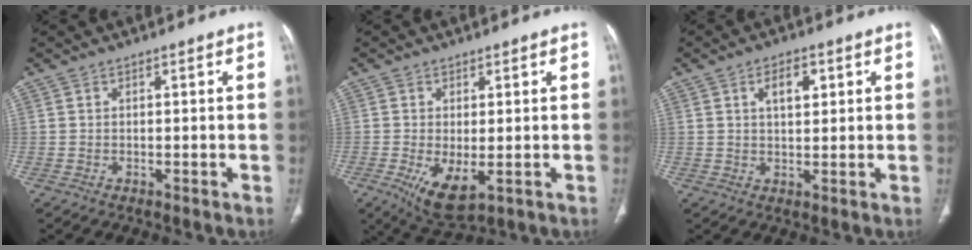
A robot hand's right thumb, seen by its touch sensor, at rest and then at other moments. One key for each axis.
{"total": 7.3, "fx": -1.8, "fy": 3.2, "fz": 6.3, "tx": -0.114, "ty": -0.021, "tz": -0.017}
{"total": 4.8, "fx": 1.8, "fy": 2.5, "fz": 3.7, "tx": -0.053, "ty": -0.005, "tz": 0.030}